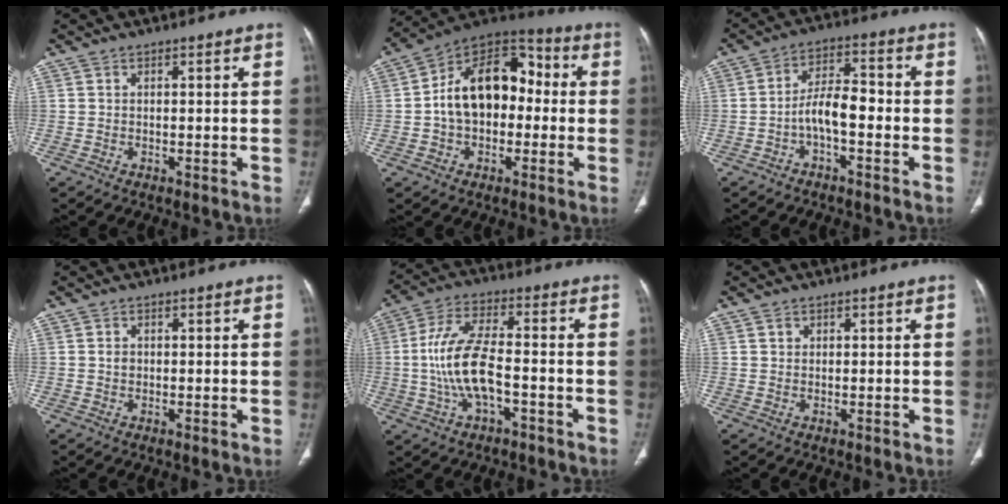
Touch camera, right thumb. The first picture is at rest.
{"total": 17.4, "force": [-0.1, 11.9, 12.7], "torque": [-0.169, 0.046, -0.013]}
{"total": 7.0, "force": [-2.2, 3.2, 5.8], "torque": [-0.096, 0.038, -0.043]}
{"total": 1.3, "force": [0.2, 1.0, 0.8], "torque": [-0.010, 0.001, 0.003]}
{"total": 11.9, "force": [-2.3, 5.2, 10.4], "torque": [-0.213, 0.031, -0.044]}
{"total": 1.1, "force": [0.6, 0.9, 0.3], "torque": [0.002, -0.002, 0.010]}